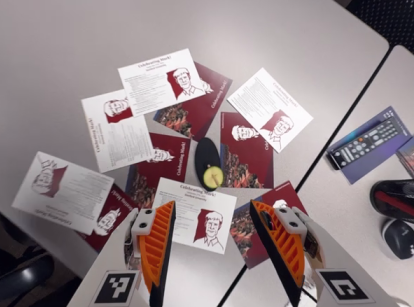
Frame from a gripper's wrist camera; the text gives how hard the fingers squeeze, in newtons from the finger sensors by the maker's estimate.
{"total": 0.0}